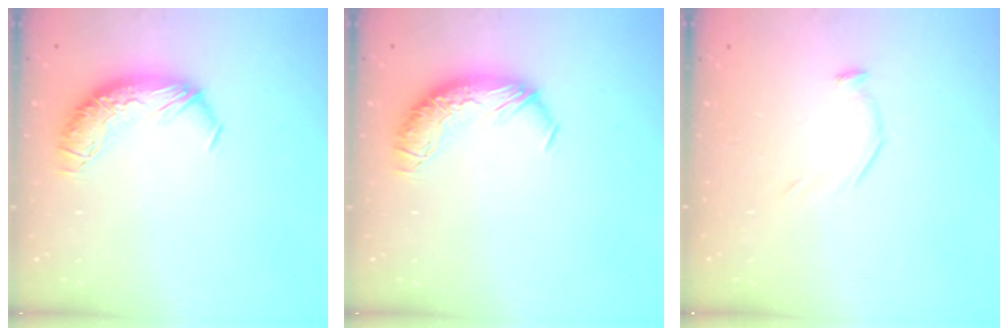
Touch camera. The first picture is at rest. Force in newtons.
{"total": 0.0}
{"total": 7.5, "press": 7.4, "slide": 0.7}